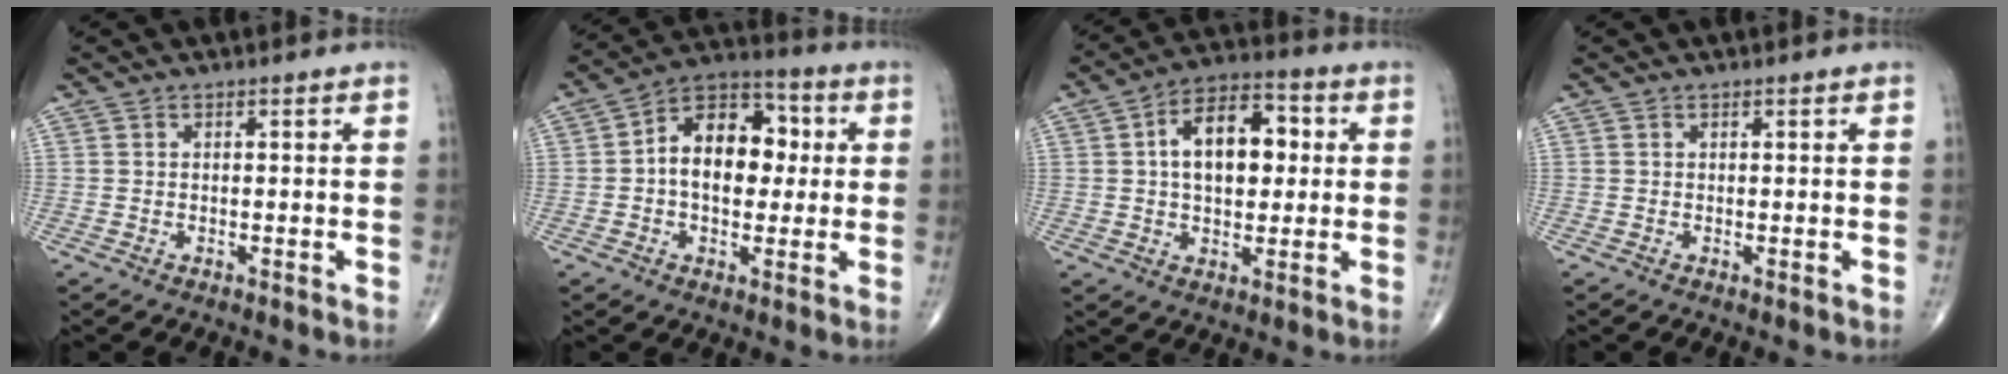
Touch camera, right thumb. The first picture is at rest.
{"total": 14.0, "force": [0.9, 9.2, 10.4], "torque": [-0.125, 0.031, 0.004]}
{"total": 13.1, "force": [1.9, 7.8, 10.3], "torque": [-0.139, 0.020, 0.023]}
{"total": 0.0}